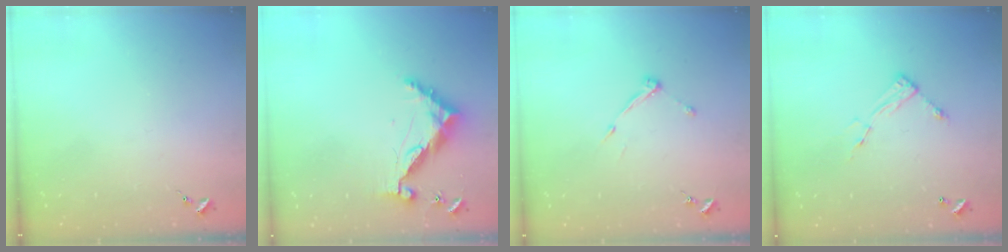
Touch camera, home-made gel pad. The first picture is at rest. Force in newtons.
{"total": 9.6, "press": 9.6, "slide": 0.8}
{"total": 6.2, "press": 6.2, "slide": 0.5}
{"total": 7.5, "press": 7.5, "slide": 0.3}